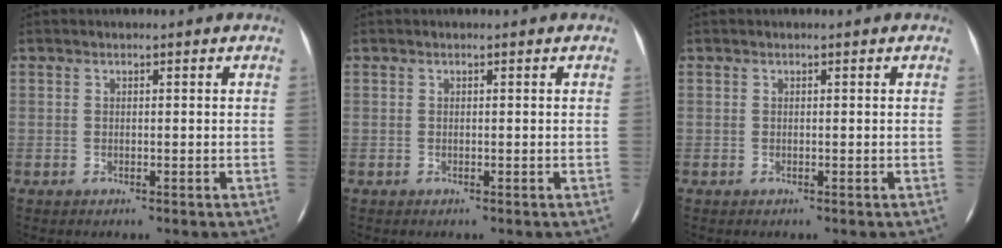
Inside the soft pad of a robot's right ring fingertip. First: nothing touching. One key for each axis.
{"total": 0.0}
{"total": 0.0}